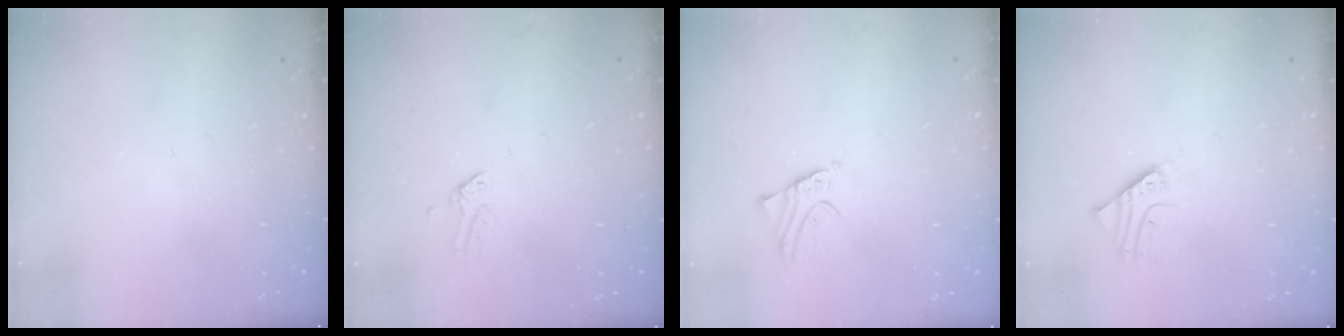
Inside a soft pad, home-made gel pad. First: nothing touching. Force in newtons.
{"total": 0.0}
{"total": 1.9, "press": 1.9, "slide": 0.1}
{"total": 2.3, "press": 2.3, "slide": 0.2}